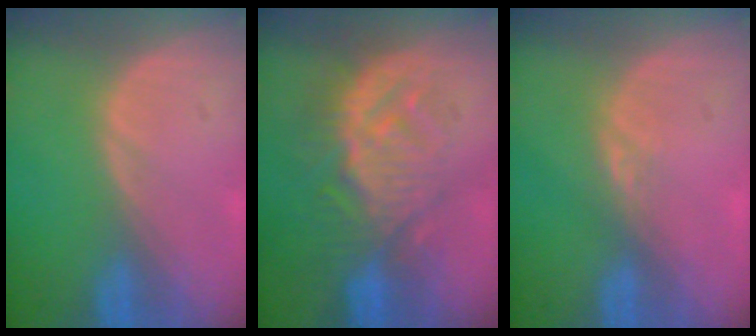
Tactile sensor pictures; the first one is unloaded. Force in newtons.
{"total": 9.2, "press": 8.8, "slide": 2.6}
{"total": 1.5, "press": 1.3, "slide": 0.8}